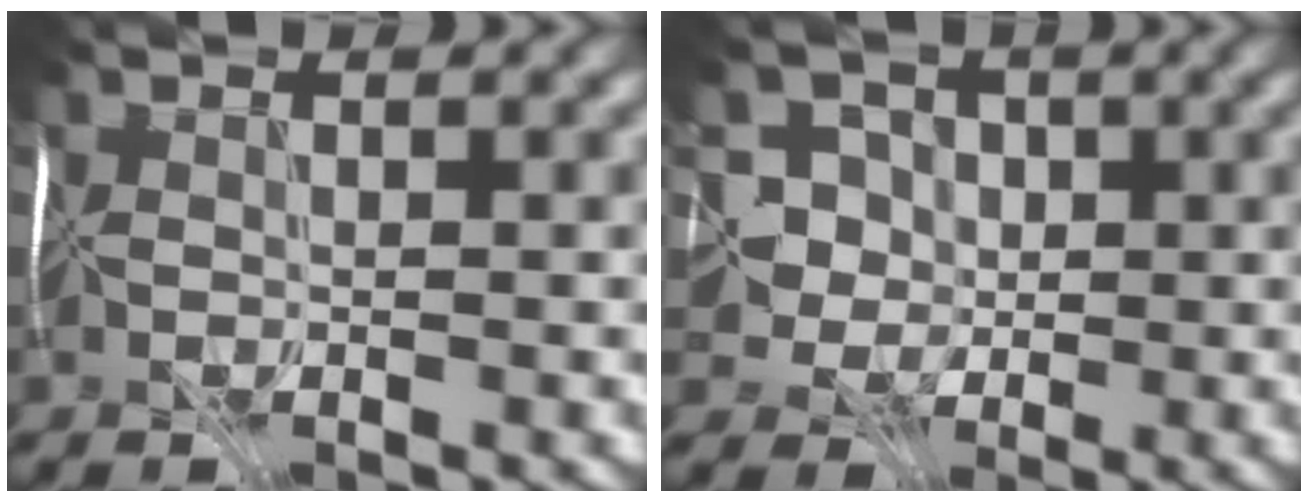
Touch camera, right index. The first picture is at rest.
{"total": 4.0, "force": [0.9, 3.8, 0.5], "torque": [0.013, 0.026, -0.002]}